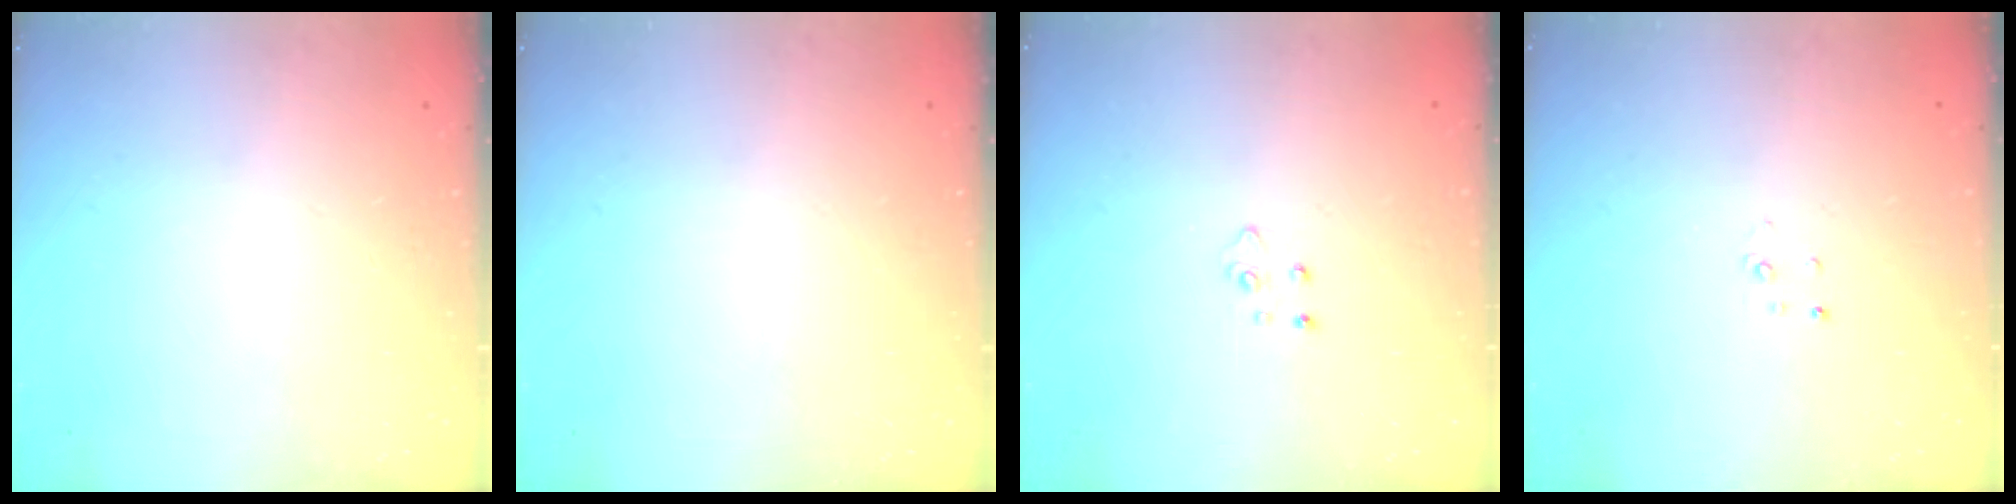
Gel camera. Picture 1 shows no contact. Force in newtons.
{"total": 0.0}
{"total": 3.2, "press": 3.2, "slide": 0.4}
{"total": 2.0, "press": 2.0, "slide": 0.2}